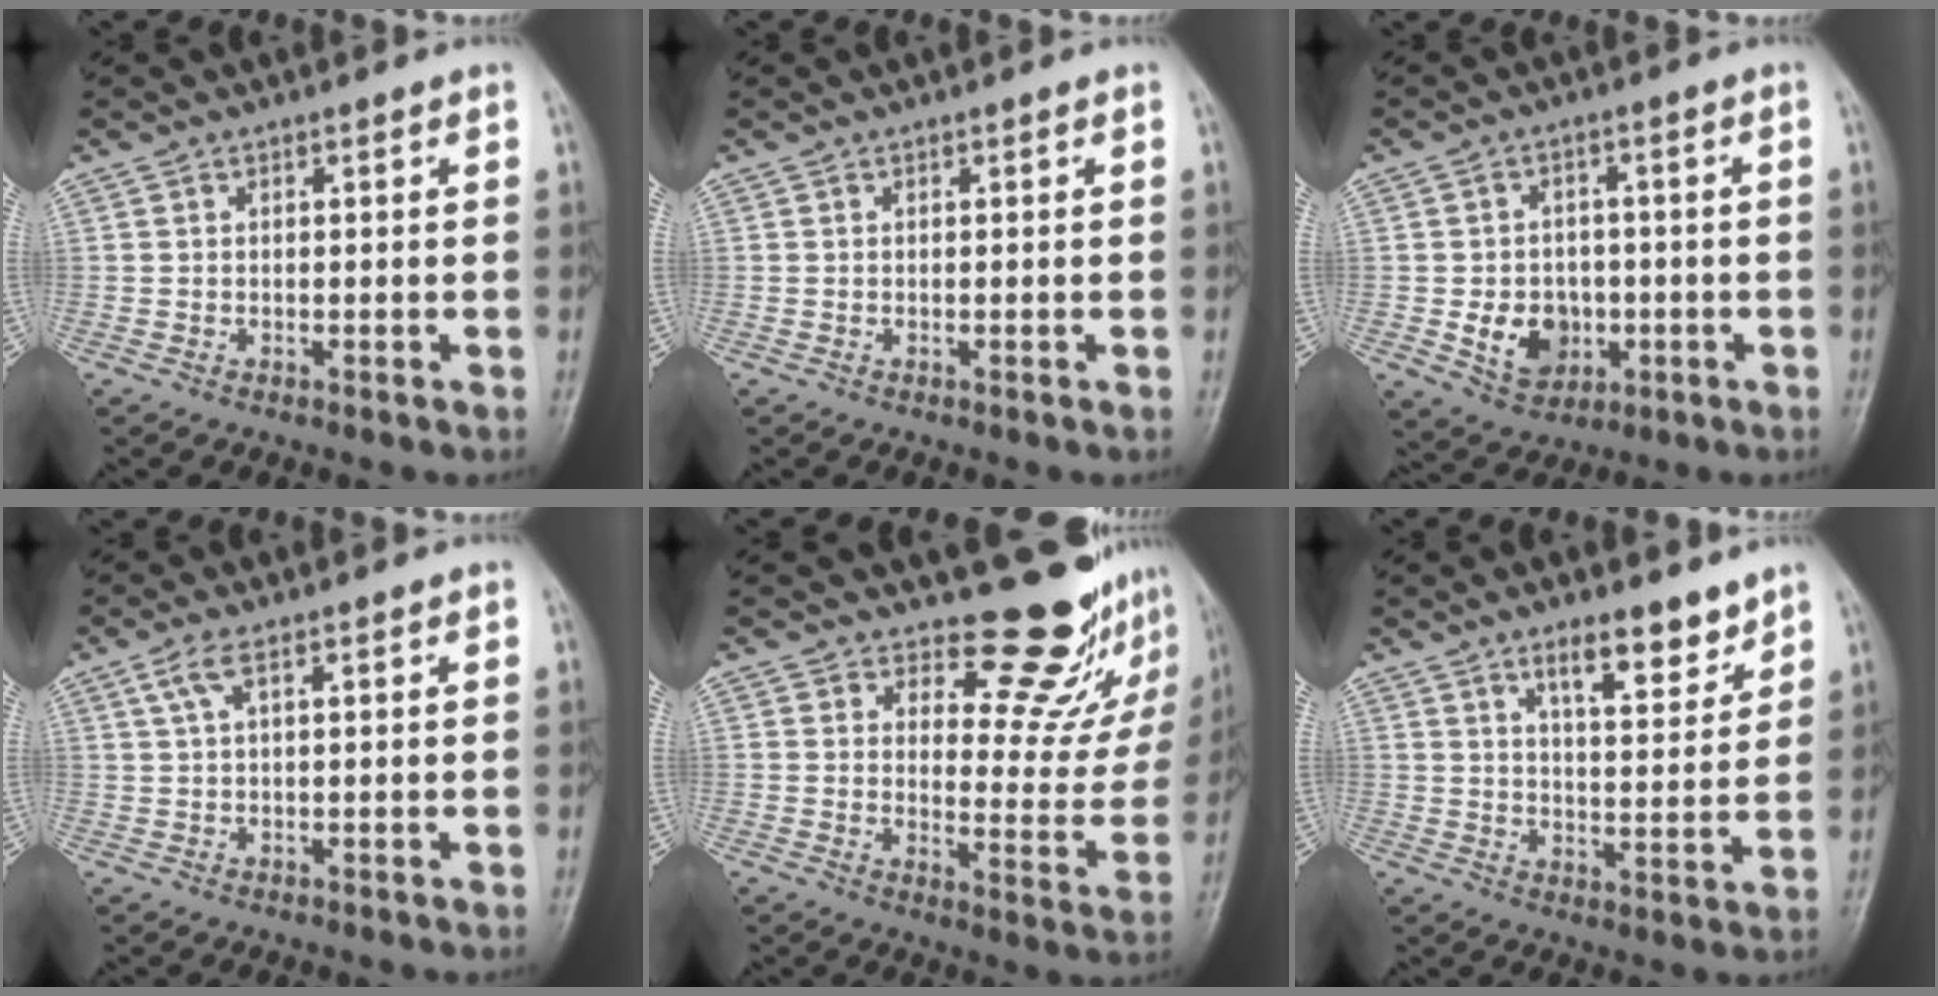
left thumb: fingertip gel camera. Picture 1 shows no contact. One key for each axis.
{"total": 0.0}
{"total": 8.4, "fx": -1.8, "fy": 6.8, "fz": 4.5, "tx": -0.039, "ty": 0.007, "tz": -0.021}
{"total": 2.6, "fx": 1.2, "fy": 0.7, "fz": 2.2, "tx": -0.059, "ty": 0.013, "tz": 0.032}
{"total": 14.4, "fx": 12.8, "fy": 5.0, "fz": 4.3, "tx": -0.006, "ty": -0.130, "tz": 0.157}
{"total": 8.6, "fx": 6.1, "fy": 2.6, "fz": 5.4, "tx": -0.065, "ty": -0.045, "tz": 0.098}